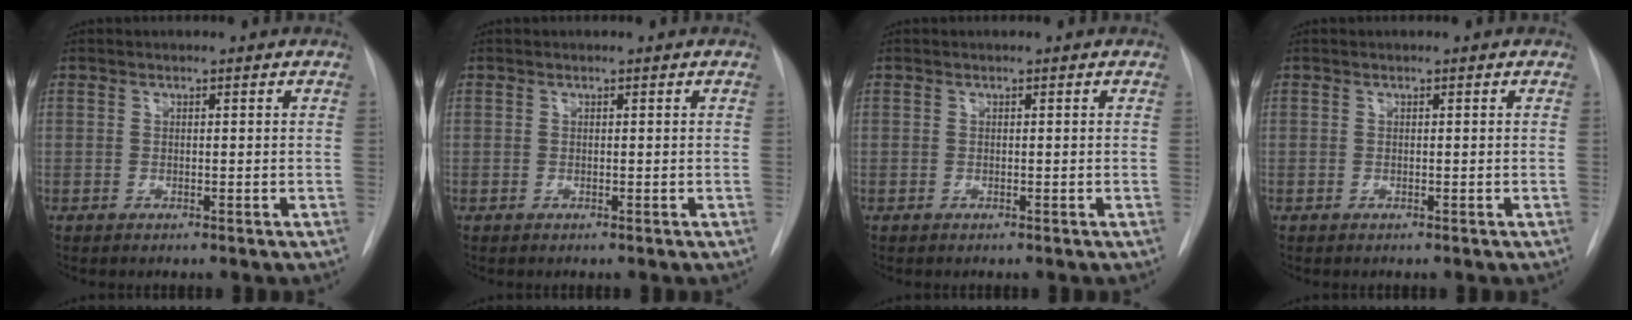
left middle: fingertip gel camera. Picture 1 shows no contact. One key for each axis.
{"total": 0.0}
{"total": 0.0}
{"total": 0.0}